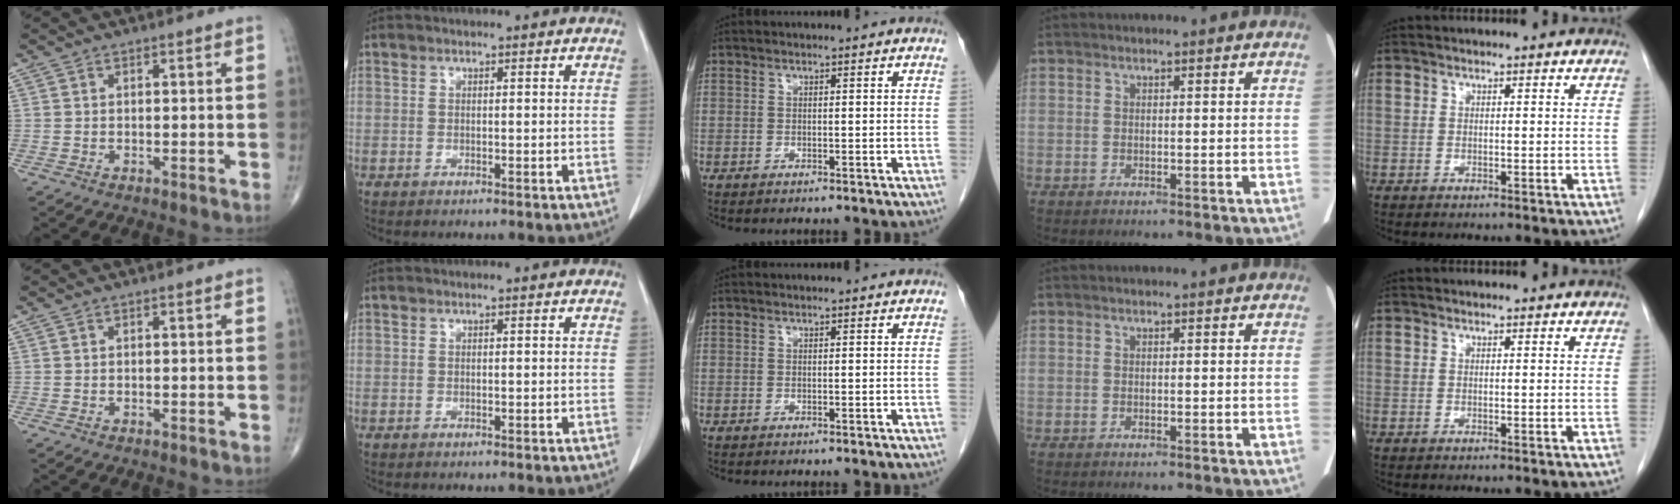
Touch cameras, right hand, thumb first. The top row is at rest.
{}